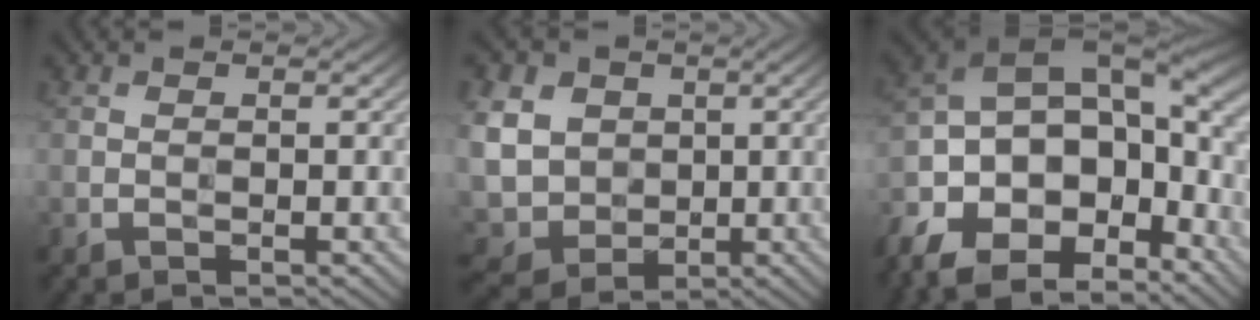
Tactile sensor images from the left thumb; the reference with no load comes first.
{"total": 9.7, "force": [1.3, 8.3, 4.9], "torque": [-0.160, -0.001, 0.015]}
{"total": 17.7, "force": [-8.5, 10.0, 11.9], "torque": [-0.274, -0.033, -0.137]}